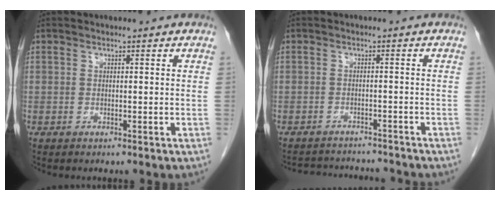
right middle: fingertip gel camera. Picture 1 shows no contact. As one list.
[{"total": 8.2, "force": [-8.0, 1.3, 1.4], "torque": [-0.025, 0.007, -0.107]}]